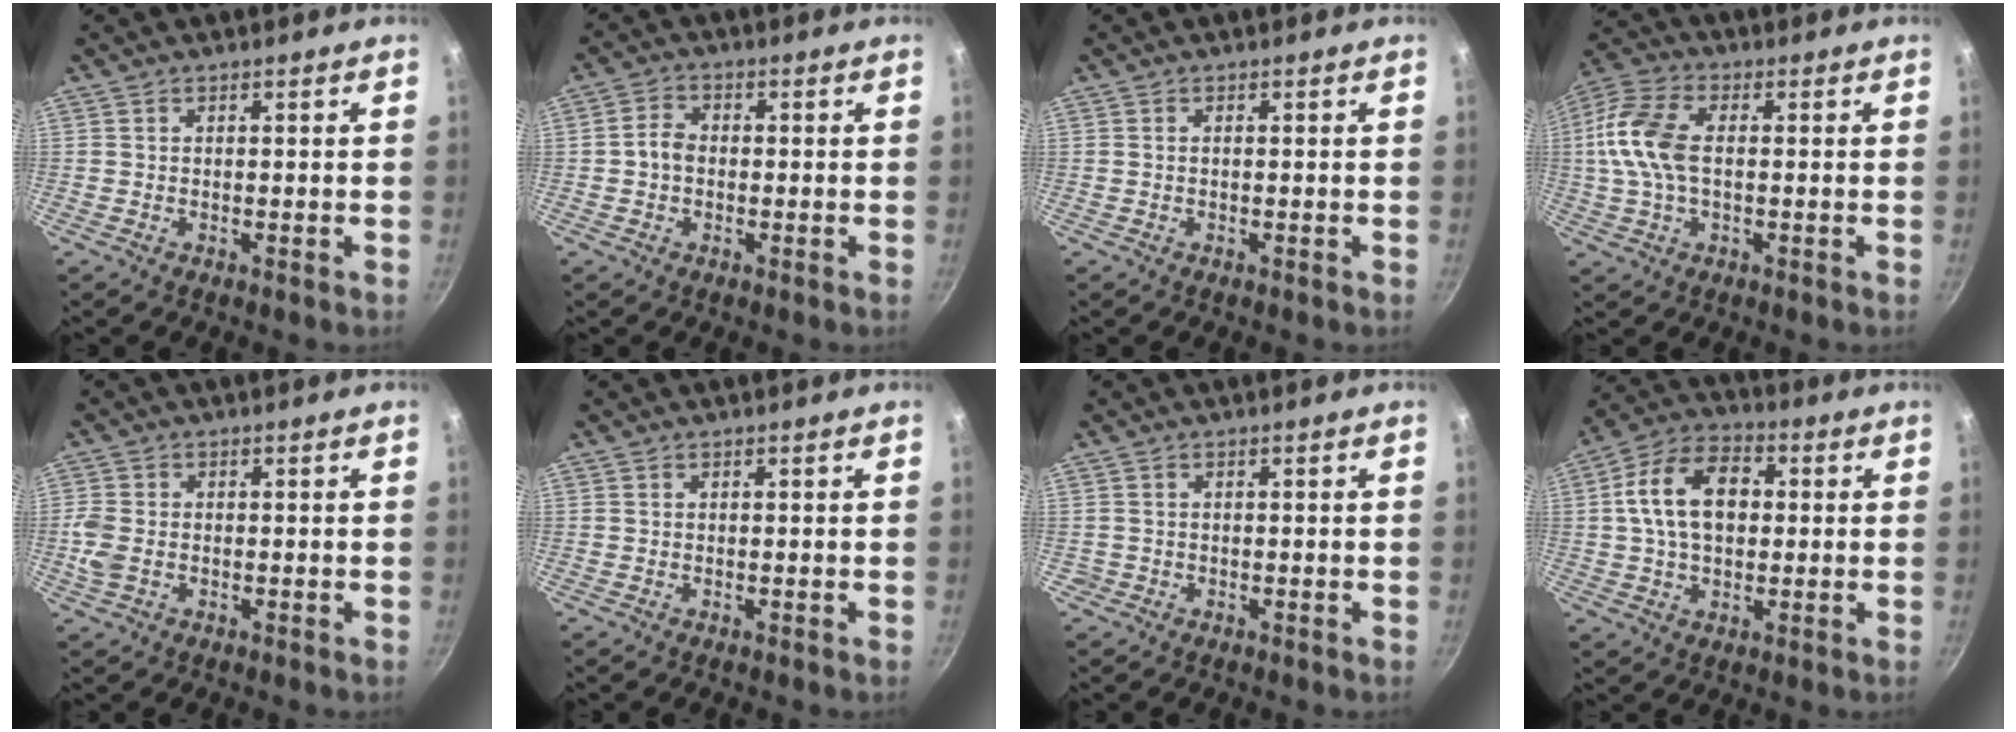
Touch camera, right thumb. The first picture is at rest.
{"total": 3.7, "force": [-0.4, 2.9, 2.2], "torque": [-0.031, 0.017, -0.014]}
{"total": 0.0}
{"total": 12.3, "force": [0.5, 7.1, 10.0], "torque": [-0.202, 0.024, -0.004]}
{"total": 4.3, "force": [-0.8, 3.1, 2.9], "torque": [-0.068, 0.002, -0.017]}
{"total": 0.0}
{"total": 0.7, "force": [-0.3, 0.7, 0.0], "torque": [0.002, 0.003, -0.003]}
{"total": 13.7, "force": [1.7, 9.1, 10.1], "torque": [-0.150, 0.021, 0.016]}